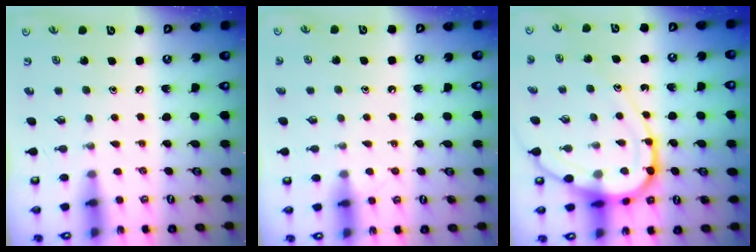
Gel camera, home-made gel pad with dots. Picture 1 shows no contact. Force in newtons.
{"total": 2.6, "press": 2.5, "slide": 0.3}
{"total": 14.8, "press": 14.8, "slide": 1.5}